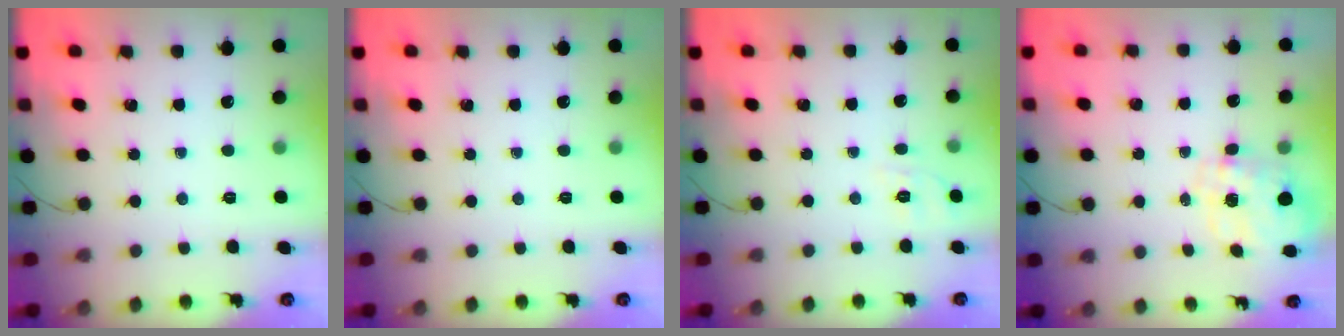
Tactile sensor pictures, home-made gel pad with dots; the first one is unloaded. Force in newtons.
{"total": 0.0}
{"total": 5.3, "press": 4.8, "slide": 2.2}
{"total": 8.3, "press": 8.3, "slide": 1.0}